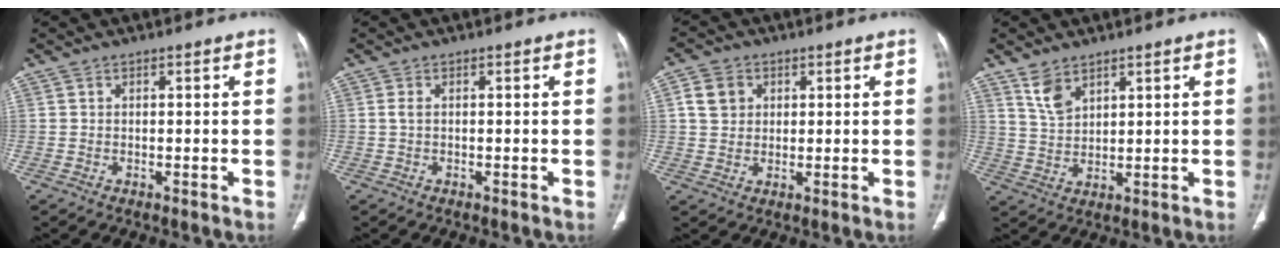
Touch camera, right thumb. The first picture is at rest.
{"total": 1.1, "force": [0.3, 0.3, 1.1], "torque": [-0.031, 0.000, 0.006]}
{"total": 5.4, "force": [1.7, 4.5, 2.4], "torque": [-0.029, -0.001, 0.033]}
{"total": 5.0, "force": [3.5, 2.5, 2.6], "torque": [-0.042, -0.018, 0.079]}